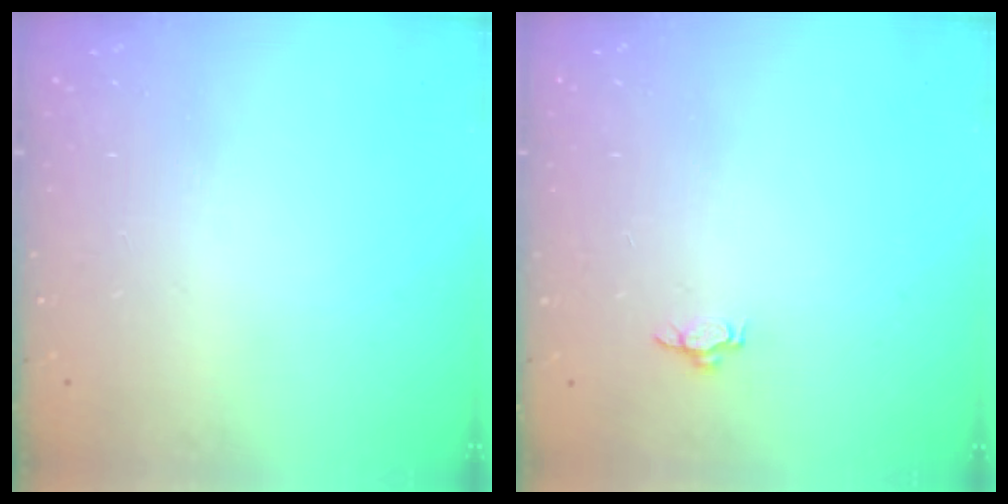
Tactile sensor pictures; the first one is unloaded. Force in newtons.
{"total": 2.7, "press": 2.6, "slide": 1.0}